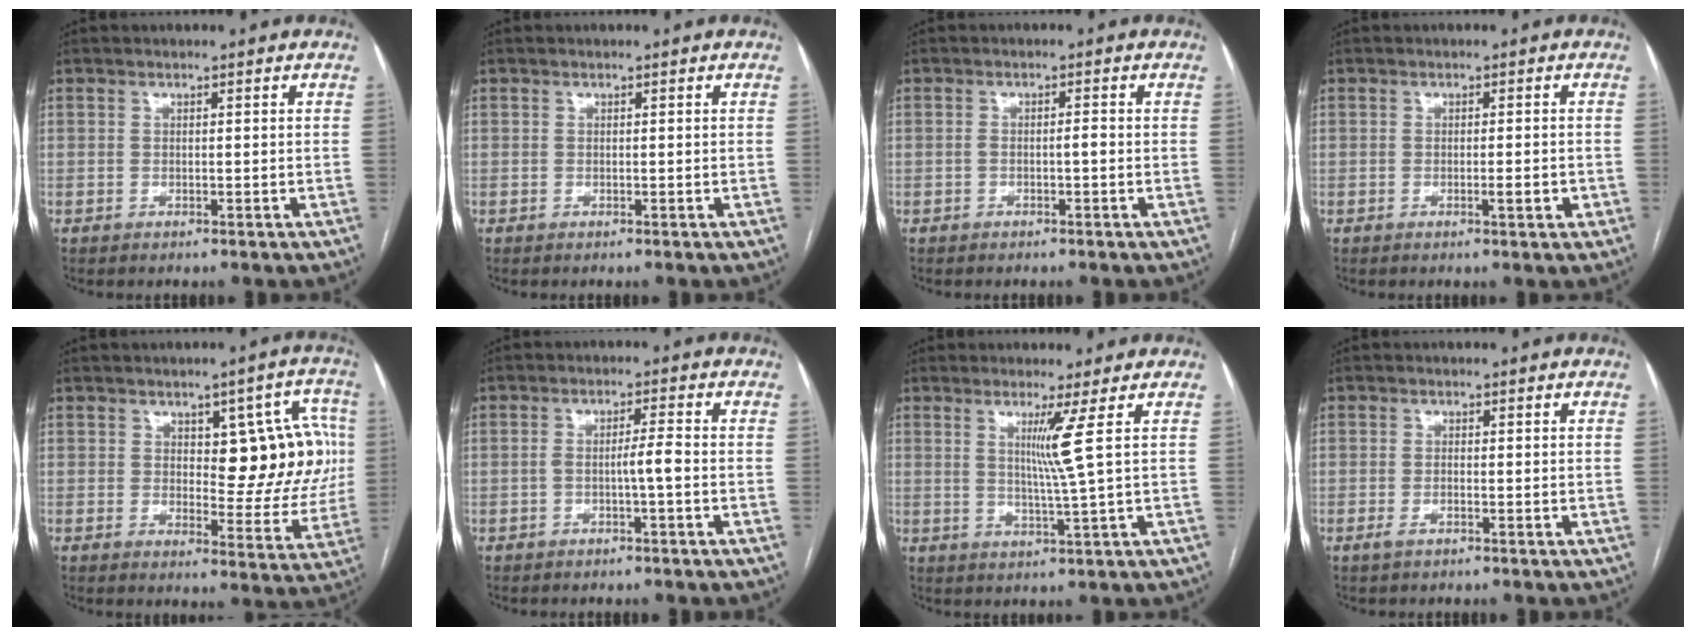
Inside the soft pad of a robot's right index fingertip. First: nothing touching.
{"total": 0.0}
{"total": 1.3, "force": [-0.6, 0.1, 1.2], "torque": [-0.020, 0.004, -0.011]}
{"total": 2.2, "force": [-0.8, 0.3, 2.0], "torque": [-0.032, -0.001, -0.011]}
{"total": 11.7, "force": [2.2, 5.1, 10.3], "torque": [-0.107, 0.023, 0.036]}
{"total": 2.9, "force": [-1.1, -0.3, 2.7], "torque": [-0.044, 0.007, -0.019]}
{"total": 4.7, "force": [1.5, -2.1, 3.9], "torque": [-0.077, -0.016, 0.035]}
{"total": 1.2, "force": [-0.8, 0.3, 0.9], "torque": [-0.018, -0.001, -0.013]}